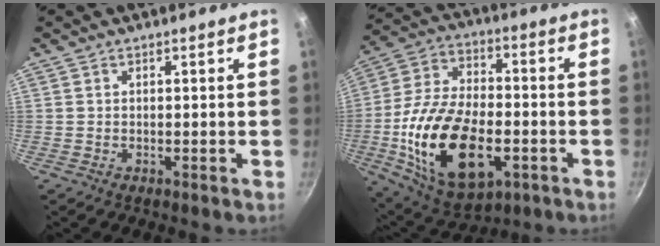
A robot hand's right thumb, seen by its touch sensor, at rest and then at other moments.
{"total": 23.6, "force": [-6.0, 13.1, 18.7], "torque": [-0.340, 0.020, -0.097]}